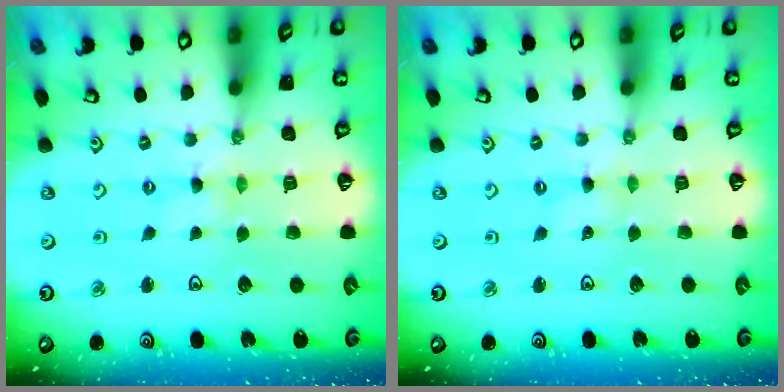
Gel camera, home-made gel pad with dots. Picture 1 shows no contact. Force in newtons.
{"total": 0.8, "press": 0.8, "slide": 0.1}